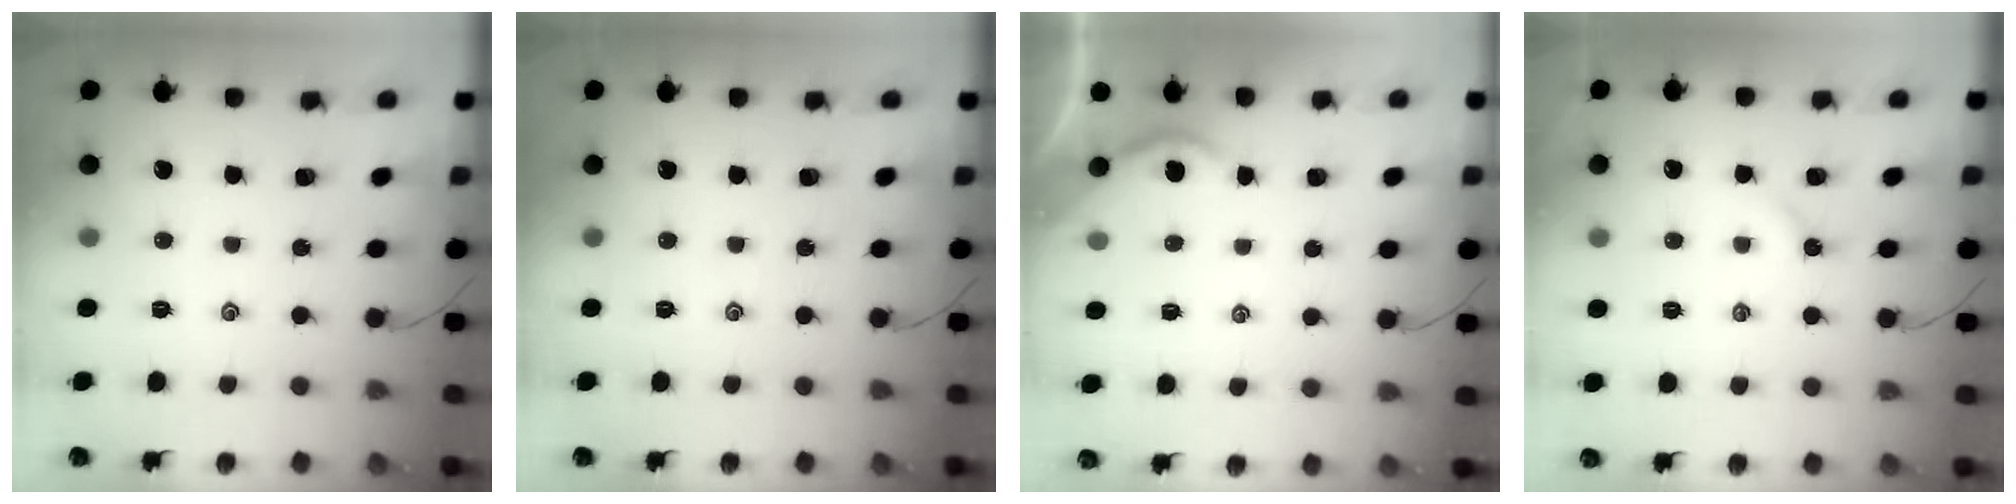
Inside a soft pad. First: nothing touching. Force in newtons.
{"total": 0.0}
{"total": 1.7, "press": 1.7, "slide": 0.3}
{"total": 2.2, "press": 2.2, "slide": 0.4}